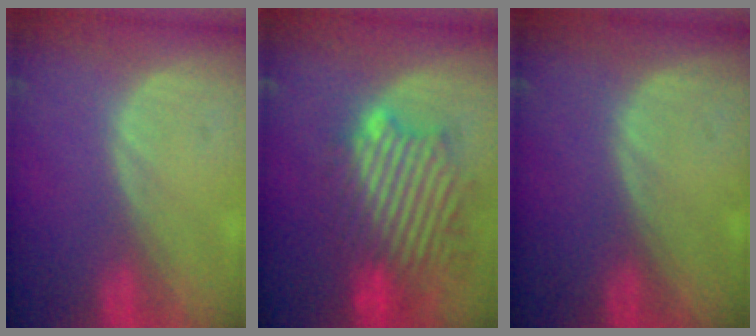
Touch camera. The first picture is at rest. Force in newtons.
{"total": 11.0, "press": 10.3, "slide": 3.9}
{"total": 0.0}